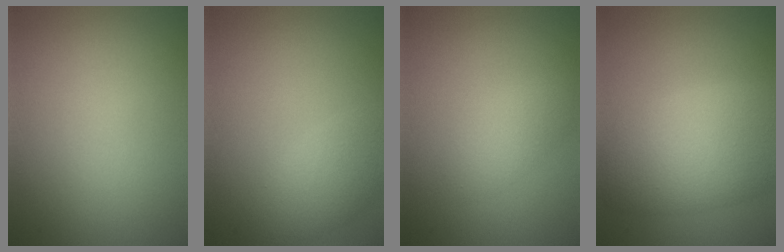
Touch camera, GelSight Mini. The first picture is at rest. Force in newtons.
{"total": 3.0, "press": 3.0, "slide": 0.1}
{"total": 1.9, "press": 1.9, "slide": 0.1}
{"total": 7.8, "press": 7.8, "slide": 0.1}